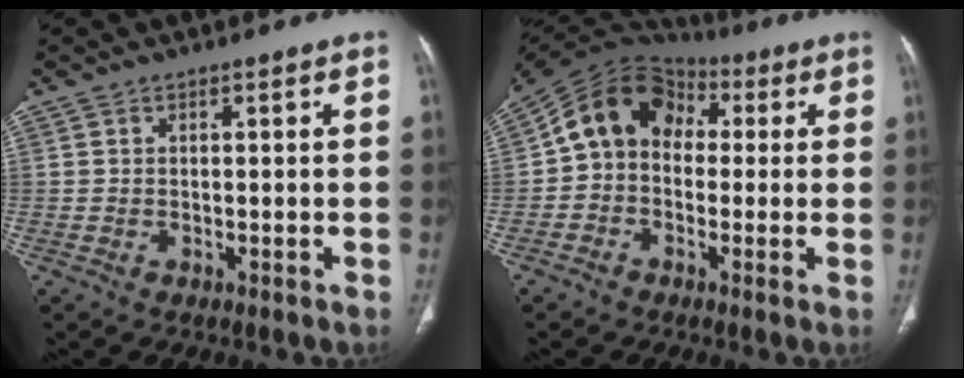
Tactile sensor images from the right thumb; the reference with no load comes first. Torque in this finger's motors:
{"motor_torque": [1.13, 2.36, 1.32, -0.39, 0.11]}